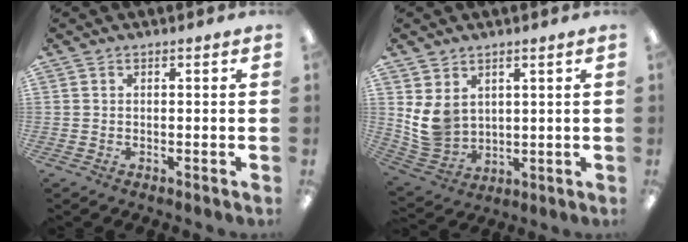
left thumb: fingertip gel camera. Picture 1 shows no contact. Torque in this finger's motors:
{"motor_torque": [1.43, 1.41, 0.67, -0.76, 0.08]}